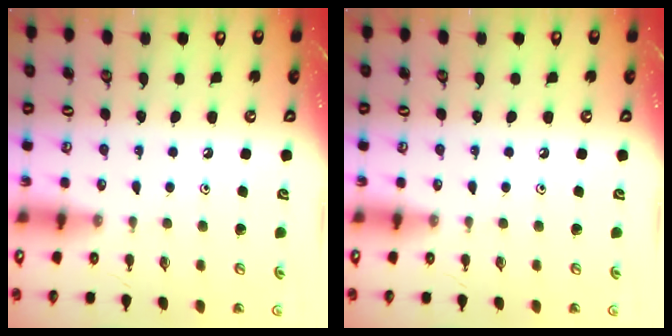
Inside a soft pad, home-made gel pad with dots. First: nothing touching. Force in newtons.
{"total": 0.0}